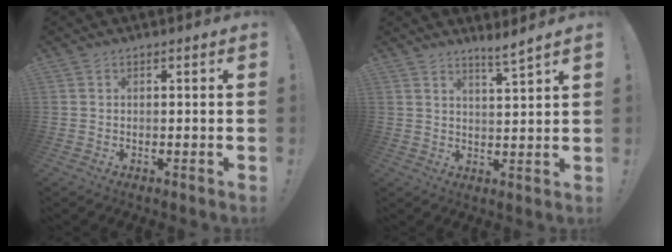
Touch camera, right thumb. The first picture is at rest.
{"total": 4.5, "force": [3.6, -1.0, 2.4], "torque": [-0.036, -0.029, 0.058]}